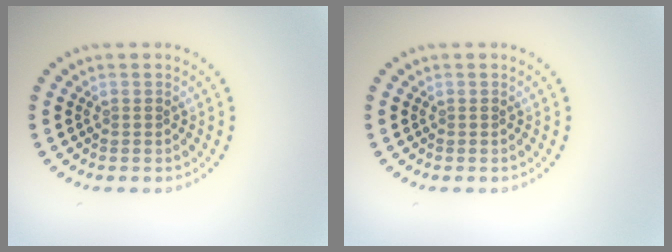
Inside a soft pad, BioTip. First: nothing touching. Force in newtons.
{"total": 0.0}